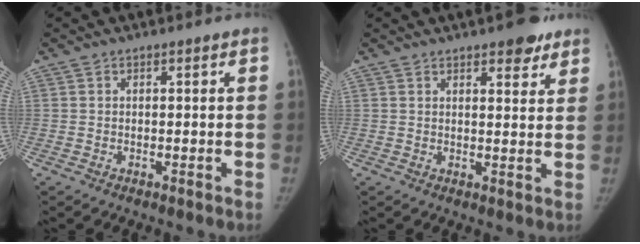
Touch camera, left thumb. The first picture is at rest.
{"total": 5.8, "force": [3.9, 2.2, 3.6], "torque": [-0.023, -0.018, 0.047]}